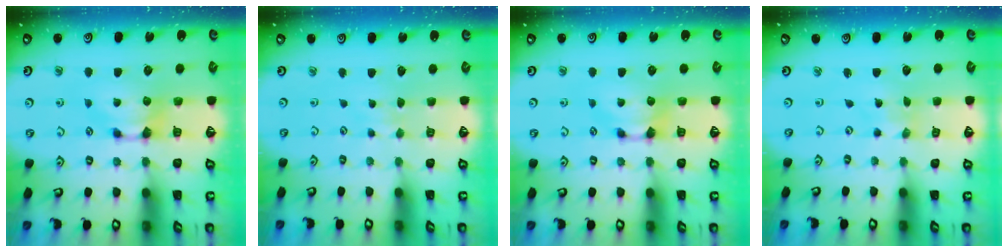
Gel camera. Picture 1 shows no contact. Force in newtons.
{"total": 3.7, "press": 3.6, "slide": 0.5}
{"total": 0.0}
{"total": 4.9, "press": 4.9, "slide": 0.3}